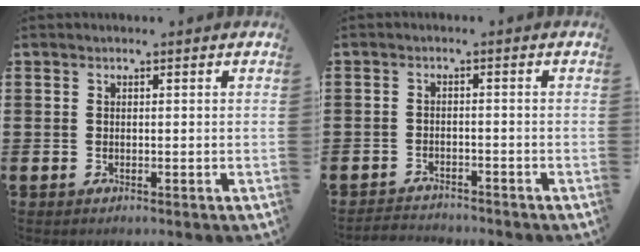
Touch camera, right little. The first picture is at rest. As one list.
[{"total": 2.0, "force": [-2.0, 0.1, -0.2], "torque": [-0.003, 0.002, -0.044]}]